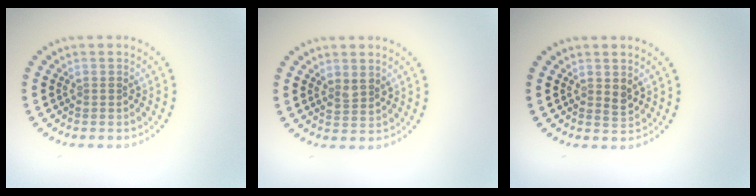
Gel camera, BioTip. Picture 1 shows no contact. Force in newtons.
{"total": 1.3, "press": 1.2, "slide": 0.6}
{"total": 1.1, "press": 1.0, "slide": 0.5}